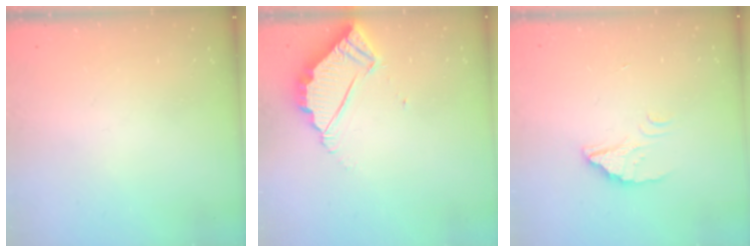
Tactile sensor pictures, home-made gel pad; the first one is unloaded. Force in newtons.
{"total": 4.5, "press": 4.5, "slide": 0.3}
{"total": 2.7, "press": 2.7, "slide": 0.1}